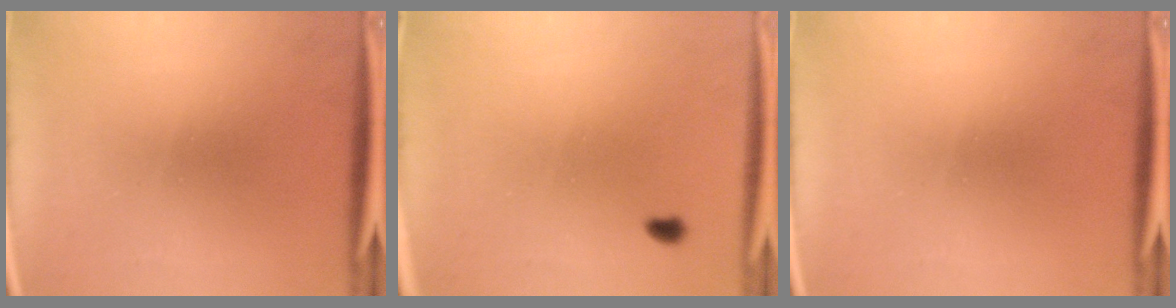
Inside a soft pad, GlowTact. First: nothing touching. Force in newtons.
{"total": 1.0}
{"total": 0.0}